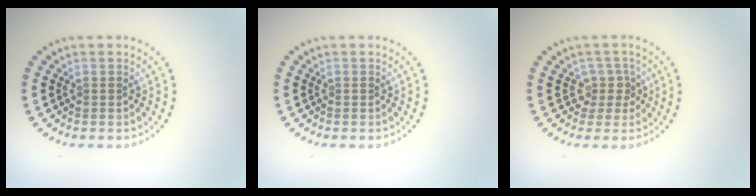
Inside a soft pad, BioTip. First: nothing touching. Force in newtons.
{"total": 0.0}
{"total": 1.9, "press": 1.4, "slide": 1.3}